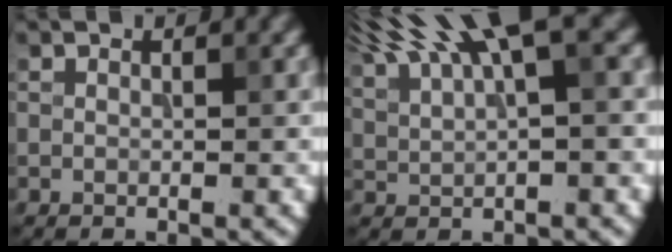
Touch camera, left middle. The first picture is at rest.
{"total": 9.6, "force": [5.8, 2.4, 7.3], "torque": [-0.133, 0.024, 0.105]}